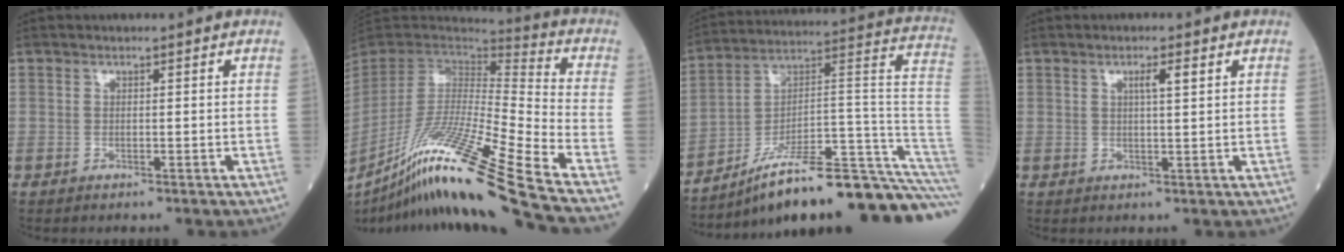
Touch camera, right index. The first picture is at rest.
{"total": 26.4, "force": [-18.2, -2.4, 18.9], "torque": [-0.328, -0.063, -0.333]}
{"total": 25.1, "force": [-19.9, 0.6, 15.4], "torque": [-0.117, 0.046, -0.301]}
{"total": 2.4, "force": [1.0, 0.1, 2.2], "torque": [-0.039, 0.002, 0.017]}